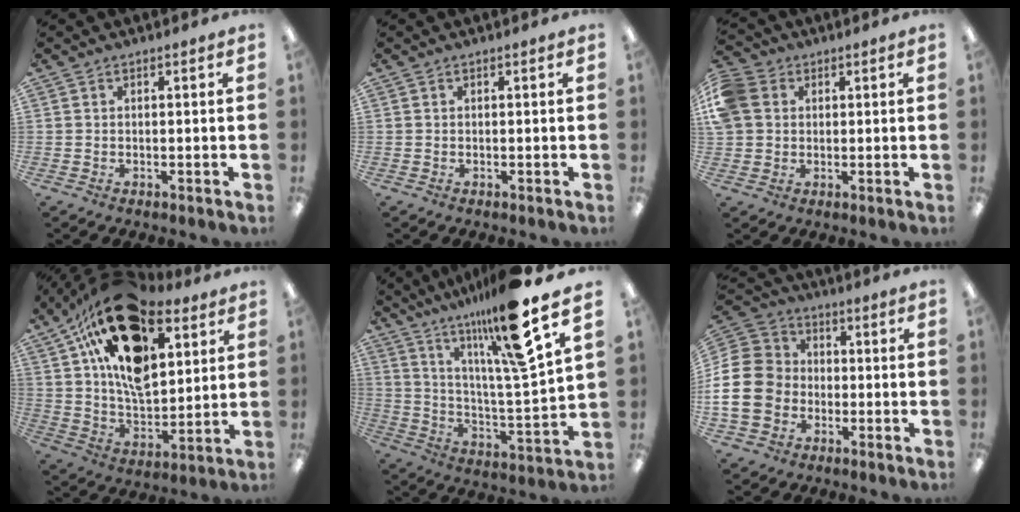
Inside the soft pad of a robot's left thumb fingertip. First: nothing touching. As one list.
[{"total": 0.0}, {"total": 7.5, "force": [1.7, 6.3, 3.6], "torque": [-0.098, 0.014, 0.036]}, {"total": 24.0, "force": [12.9, 13.1, 15.5], "torque": [-0.268, -0.069, 0.223]}, {"total": 20.2, "force": [15.0, 1.5, 13.4], "torque": [-0.234, -0.088, 0.231]}, {"total": 16.4, "force": [-2.4, 14.1, 8.1], "torque": [-0.172, 0.023, -0.044]}]